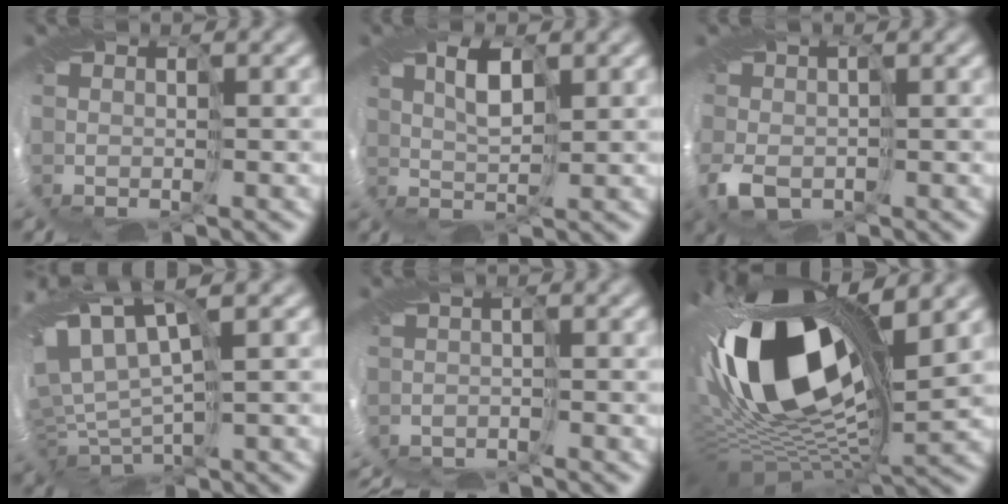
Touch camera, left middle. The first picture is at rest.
{"total": 2.2, "force": [0.7, 0.9, 1.8], "torque": [-0.037, 0.006, 0.014]}
{"total": 3.7, "force": [-1.2, 2.4, 2.4], "torque": [-0.062, -0.001, -0.025]}
{"total": 10.2, "force": [2.6, 5.0, 8.5], "torque": [-0.193, 0.012, 0.062]}
{"total": 2.3, "force": [-2.2, 0.4, 0.5], "torque": [-0.005, -0.008, -0.043]}
{"total": 18.4, "force": [3.7, 9.3, 15.5], "torque": [-0.286, 0.005, 0.058]}